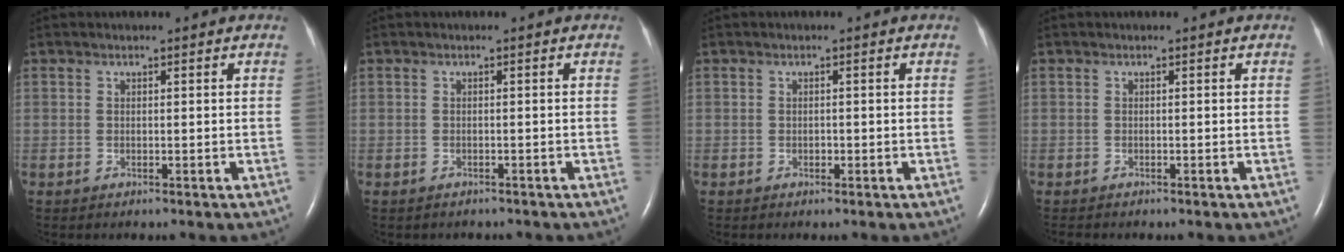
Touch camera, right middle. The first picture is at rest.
{"total": 1.7, "force": [-1.5, 0.7, 0.2], "torque": [-0.013, -0.001, -0.017]}
{"total": 0.5, "force": [-0.2, 0.4, 0.3], "torque": [-0.006, 0.002, -0.004]}
{"total": 0.9, "force": [-0.8, 0.2, 0.3], "torque": [-0.008, -0.002, -0.010]}